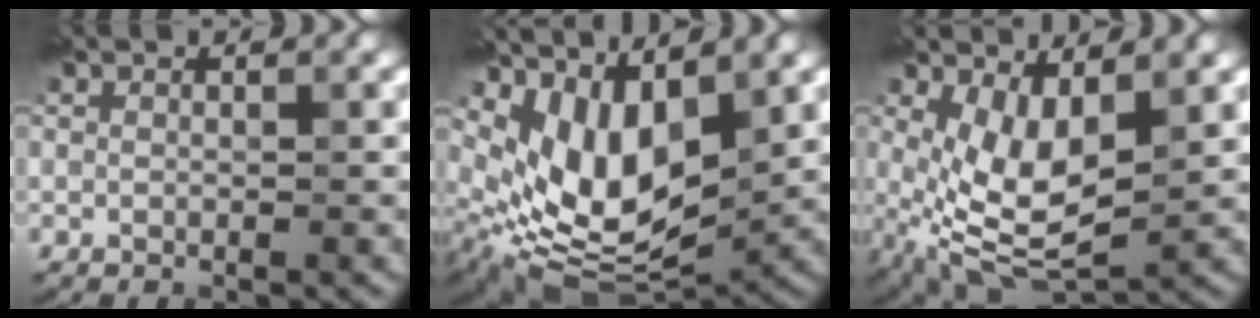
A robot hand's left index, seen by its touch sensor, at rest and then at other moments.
{"total": 8.6, "force": [2.4, 4.8, 6.7], "torque": [-0.128, -0.024, 0.051]}
{"total": 7.1, "force": [0.8, 3.5, 6.1], "torque": [-0.128, -0.011, 0.017]}